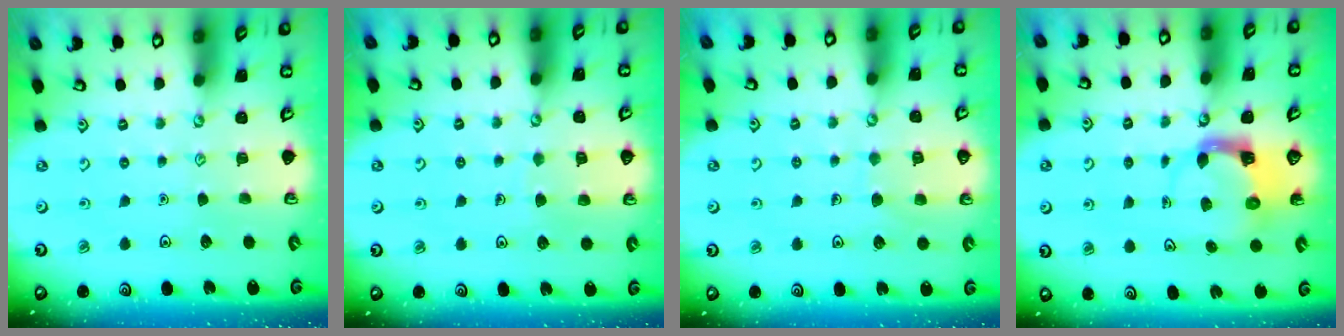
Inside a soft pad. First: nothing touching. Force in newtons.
{"total": 6.4, "press": 6.3, "slide": 0.6}
{"total": 5.9, "press": 5.9, "slide": 0.5}
{"total": 4.2, "press": 4.2, "slide": 0.6}